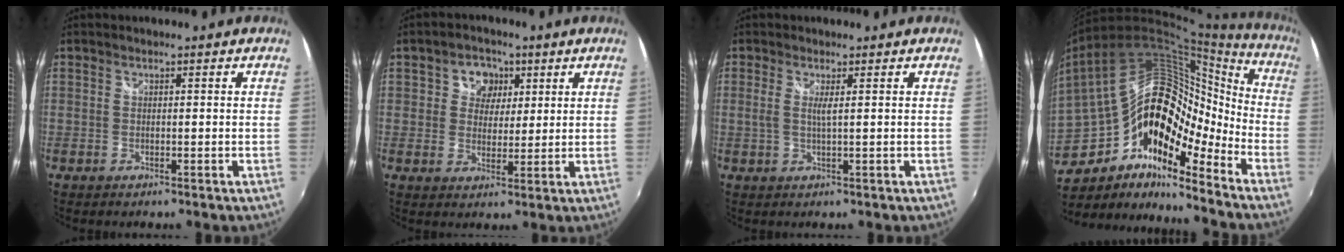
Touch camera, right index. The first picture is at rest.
{"total": 5.8, "force": [2.0, 5.0, 2.2], "torque": [-0.031, 0.009, 0.029]}
{"total": 1.9, "force": [0.4, -0.3, 1.8], "torque": [-0.036, -0.005, 0.005]}
{"total": 22.8, "force": [-10.7, 12.6, 15.7], "torque": [-0.292, -0.004, -0.203]}